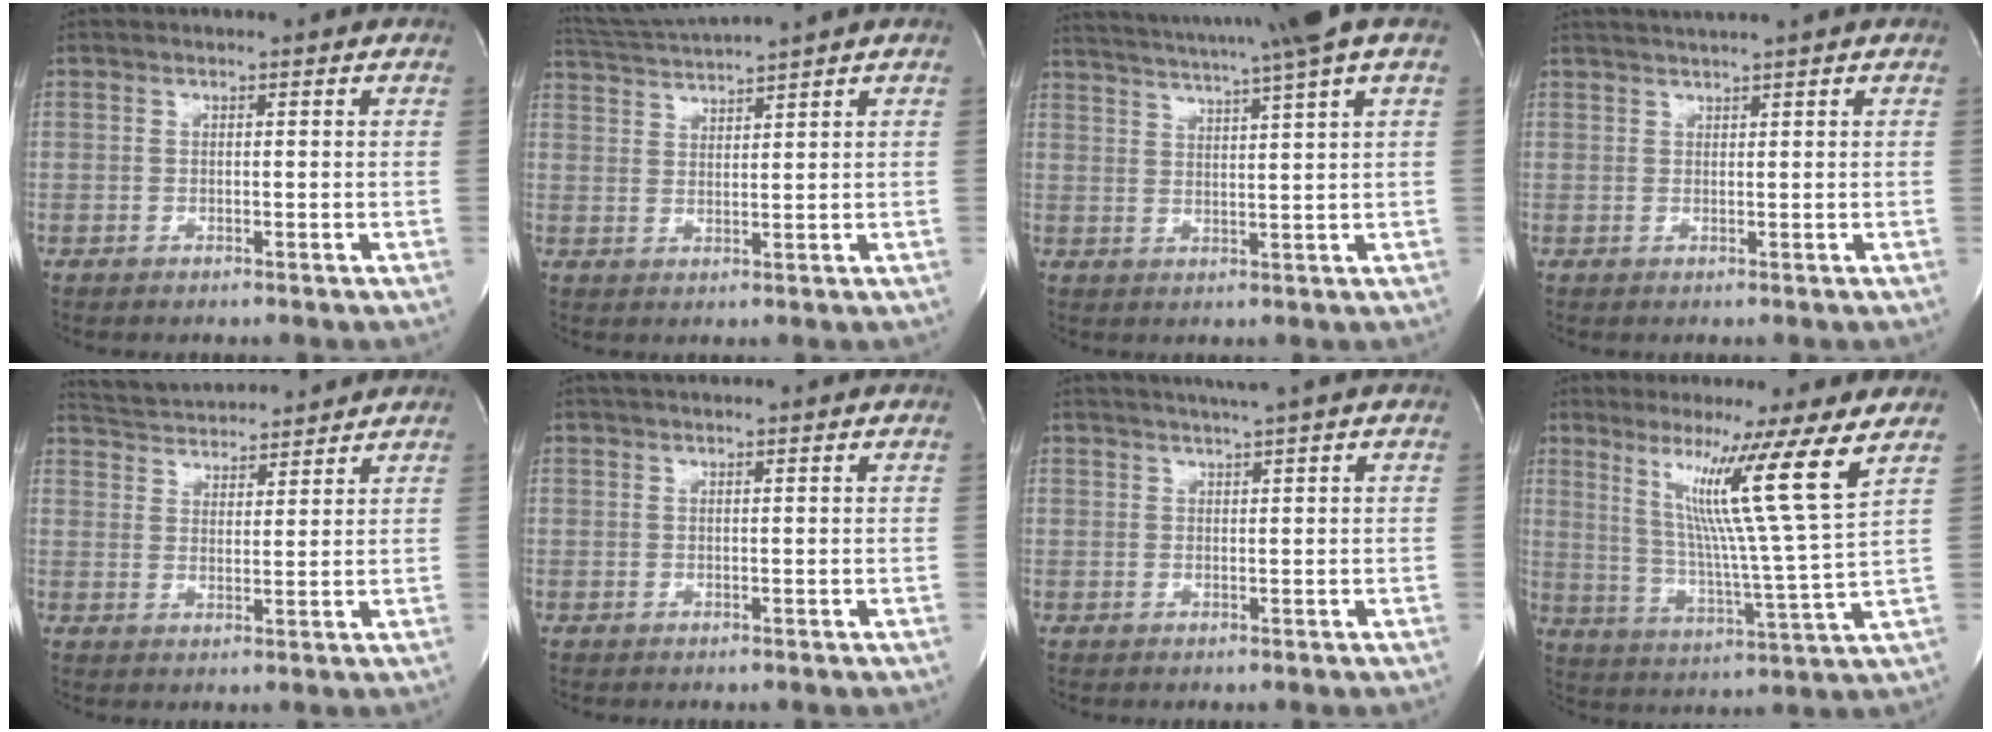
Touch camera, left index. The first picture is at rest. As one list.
[{"total": 5.8, "force": [5.3, -2.0, 1.4], "torque": [-0.034, 0.001, 0.105]}, {"total": 14.7, "force": [12.1, -2.3, 8.0], "torque": [-0.143, -0.015, 0.165]}, {"total": 2.7, "force": [2.3, -1.1, 0.9], "torque": [-0.011, 0.006, 0.046]}, {"total": 10.7, "force": [10.3, 1.4, 2.7], "torque": [-0.054, 0.015, 0.162]}, {"total": 3.1, "force": [2.7, -0.3, 1.4], "torque": [-0.022, 0.021, 0.040]}, {"total": 3.4, "force": [2.7, -0.9, 1.9], "torque": [-0.030, 0.005, 0.047]}, {"total": 13.7, "force": [7.2, -3.7, 11.1], "torque": [-0.178, -0.034, 0.117]}]